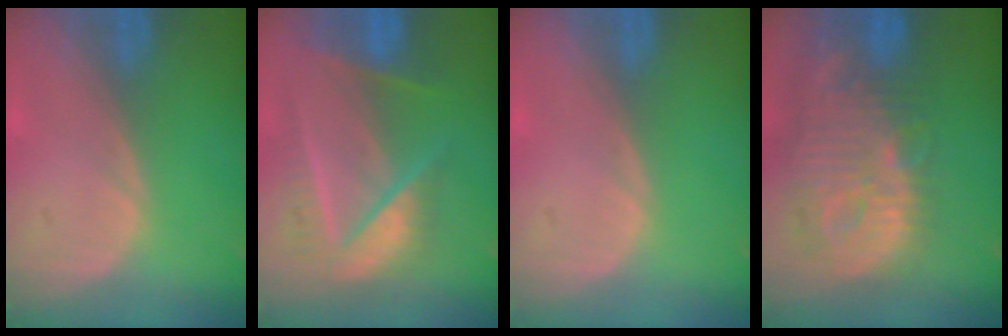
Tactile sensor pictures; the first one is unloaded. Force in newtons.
{"total": 9.0, "press": 8.1, "slide": 3.8}
{"total": 0.0}
{"total": 13.8, "press": 12.0, "slide": 6.7}